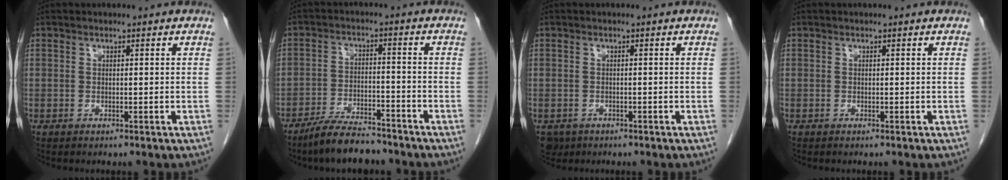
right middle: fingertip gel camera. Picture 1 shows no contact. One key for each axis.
{"total": 8.2, "fx": -7.1, "fy": 1.8, "fz": 3.7, "tx": -0.070, "ty": -0.014, "tz": -0.126}
{"total": 2.9, "fx": -1.8, "fy": 2.2, "fz": 0.7, "tx": -0.011, "ty": 0.000, "tz": -0.026}
{"total": 0.0}